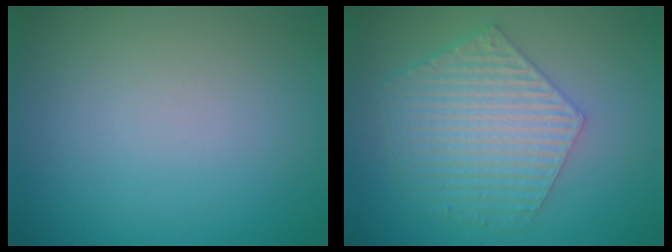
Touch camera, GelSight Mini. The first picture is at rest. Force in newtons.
{"total": 6.0, "press": 4.4, "slide": 4.1}